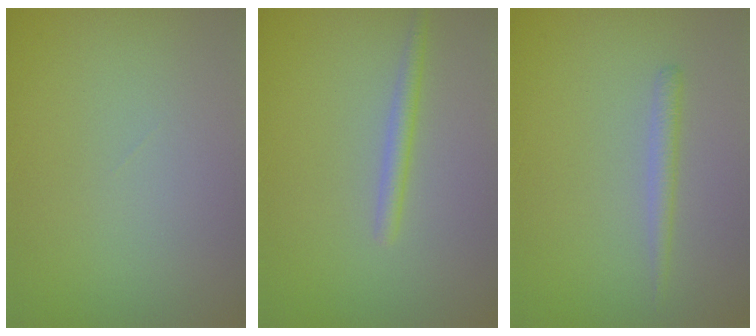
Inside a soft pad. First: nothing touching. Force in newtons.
{"total": 1.5, "press": 1.5, "slide": 0.1}
{"total": 1.3, "press": 1.3, "slide": 0.0}